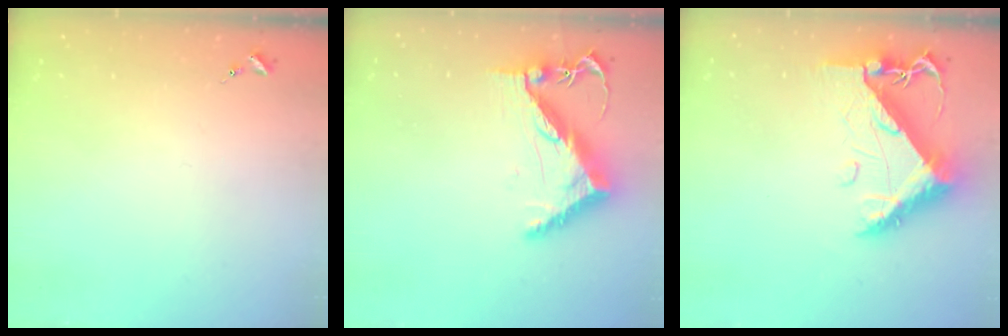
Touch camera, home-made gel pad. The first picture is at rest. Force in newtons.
{"total": 10.7, "press": 10.6, "slide": 1.3}
{"total": 11.3, "press": 11.3, "slide": 1.2}